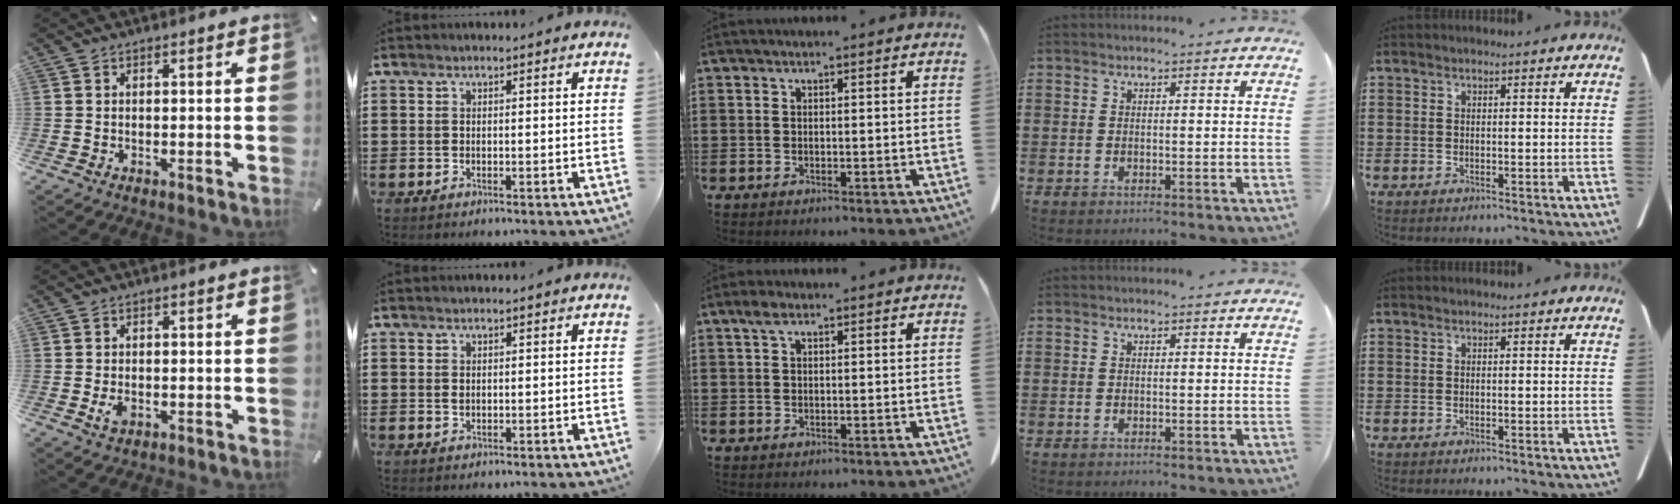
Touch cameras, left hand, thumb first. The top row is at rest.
{"thumb": {"total": 2.6, "force": [-0.6, 1.7, 1.9], "torque": [-0.047, -0.004, -0.013]}, "index": {"total": 0.6, "force": [0.1, 0.4, 0.4], "torque": [-0.010, 0.002, 0.002]}, "middle": {"total": 1.8, "force": [0.6, 0.9, 1.4], "torque": [-0.031, 0.007, 0.011]}}